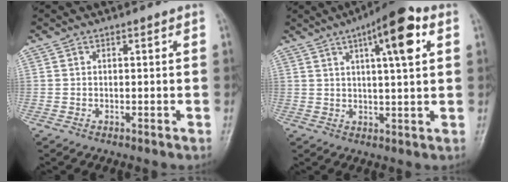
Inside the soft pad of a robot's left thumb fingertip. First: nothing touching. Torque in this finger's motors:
{"motor_torque": [0.12, 0.68, 0.47, 0.20, 0.13]}